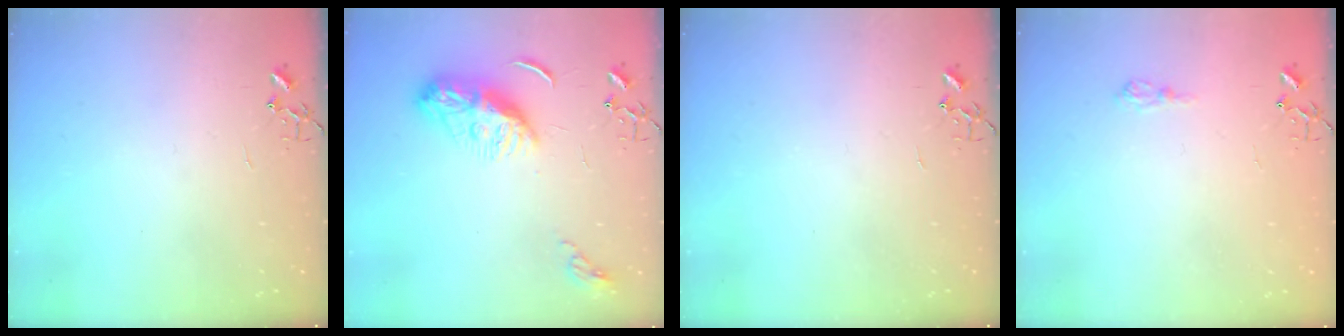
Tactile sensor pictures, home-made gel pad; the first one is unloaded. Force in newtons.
{"total": 10.9, "press": 10.9, "slide": 0.4}
{"total": 0.0}
{"total": 6.5, "press": 6.5, "slide": 0.9}